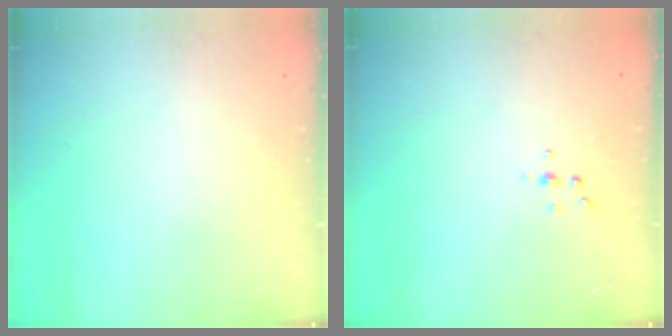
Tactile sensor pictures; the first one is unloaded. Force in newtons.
{"total": 3.6, "press": 3.6, "slide": 0.4}